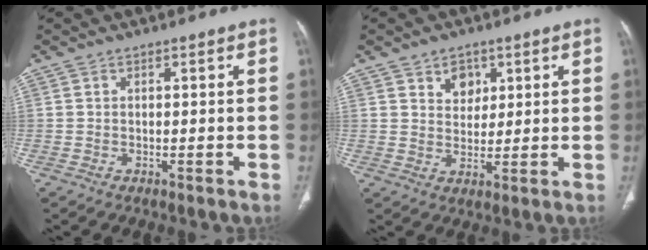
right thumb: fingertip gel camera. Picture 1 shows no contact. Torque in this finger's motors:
{"motor_torque": [-0.37, 0.51, -0.15, -0.24, 0.04]}